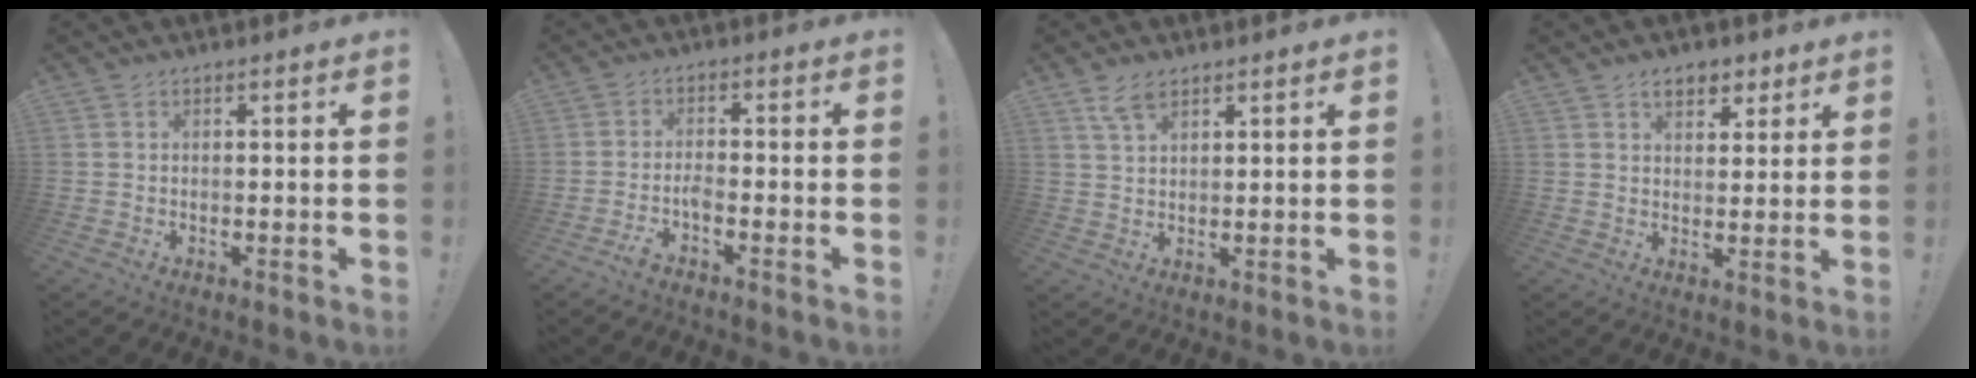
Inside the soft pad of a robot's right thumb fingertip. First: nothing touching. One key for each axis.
{"total": 3.6, "fx": -2.5, "fy": 0.5, "fz": 2.6, "tx": -0.056, "ty": -0.001, "tz": -0.044}
{"total": 5.0, "fx": 3.3, "fy": 2.4, "fz": 2.9, "tx": -0.051, "ty": -0.015, "tz": 0.063}
{"total": 5.8, "fx": 3.4, "fy": 3.8, "fz": 2.7, "tx": -0.033, "ty": -0.011, "tz": 0.061}